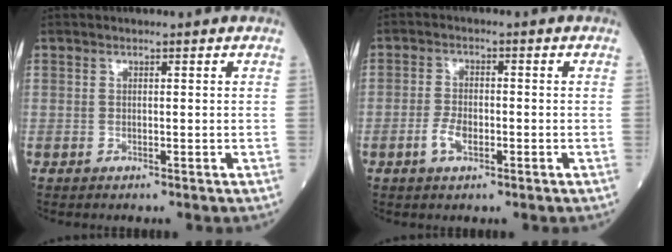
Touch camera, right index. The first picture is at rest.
{"total": 3.5, "force": [-1.4, 1.5, 2.8], "torque": [-0.058, 0.002, -0.027]}